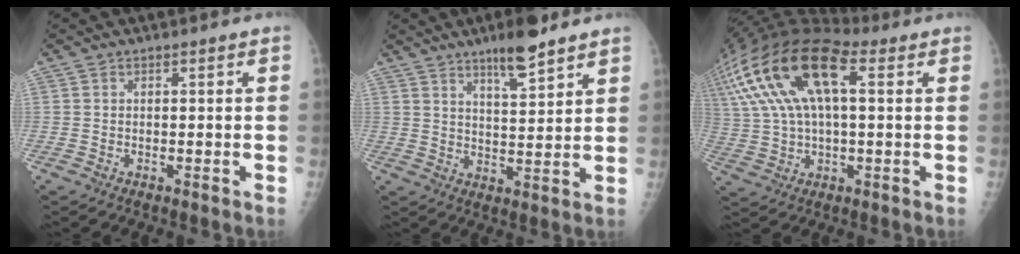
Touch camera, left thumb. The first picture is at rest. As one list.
[{"total": 8.1, "force": [5.9, 1.6, 5.4], "torque": [-0.077, -0.037, 0.099]}, {"total": 22.6, "force": [7.2, 11.0, 18.3], "torque": [-0.387, 0.039, 0.125]}]